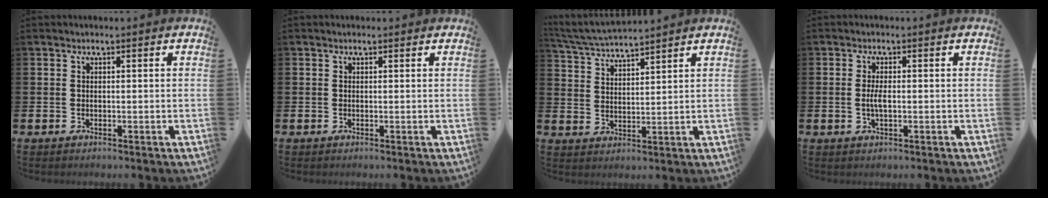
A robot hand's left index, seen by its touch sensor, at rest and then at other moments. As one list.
[{"total": 0.0}, {"total": 4.7, "force": [4.7, 0.1, 0.8], "torque": [-0.033, -0.028, 0.082]}, {"total": 2.2, "force": [-0.1, 0.7, 2.1], "torque": [-0.032, -0.004, -0.005]}]